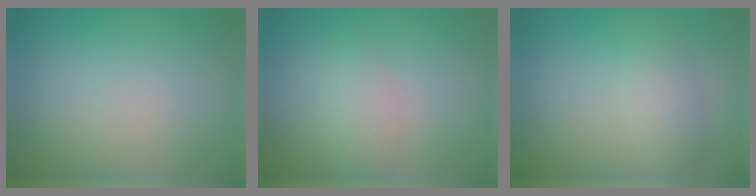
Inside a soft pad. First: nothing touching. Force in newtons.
{"total": 2.0, "press": 2.0, "slide": 0.1}
{"total": 2.0, "press": 2.0, "slide": 0.1}